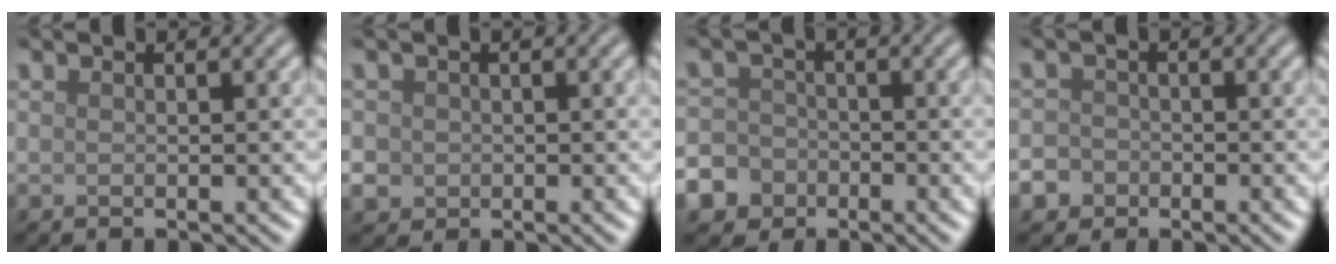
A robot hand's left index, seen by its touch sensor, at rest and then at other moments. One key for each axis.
{"total": 3.8, "fx": -0.7, "fy": 3.5, "fz": 1.3, "tx": -0.026, "ty": 0.000, "tz": -0.020}
{"total": 7.1, "fx": -4.0, "fy": 5.7, "fz": 1.3, "tx": -0.028, "ty": -0.019, "tz": -0.089}
{"total": 3.9, "fx": -2.1, "fy": 3.2, "fz": 0.7, "tx": 0.000, "ty": -0.006, "tz": -0.047}